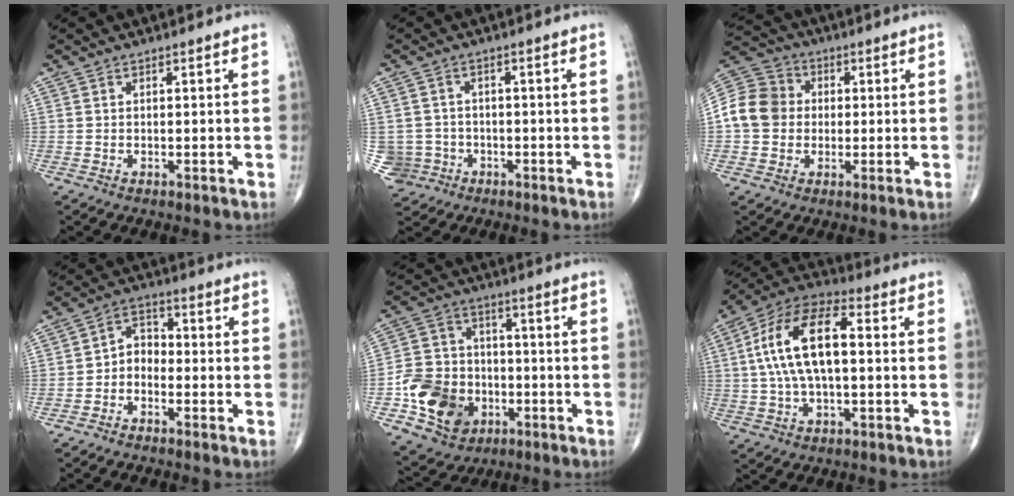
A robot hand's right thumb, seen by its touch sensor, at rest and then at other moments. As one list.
[{"total": 5.4, "force": [-1.5, 5.2, 0.2], "torque": [0.006, 0.015, -0.022]}, {"total": 11.0, "force": [0.1, 9.6, 5.3], "torque": [-0.089, 0.028, -0.010]}, {"total": 4.6, "force": [-1.8, 3.4, 2.6], "torque": [-0.021, 0.030, -0.047]}, {"total": 14.9, "force": [-4.7, 11.9, 7.6], "torque": [-0.106, 0.021, -0.078]}, {"total": 15.6, "force": [1.4, 7.3, 13.7], "torque": [-0.264, 0.036, 0.020]}]